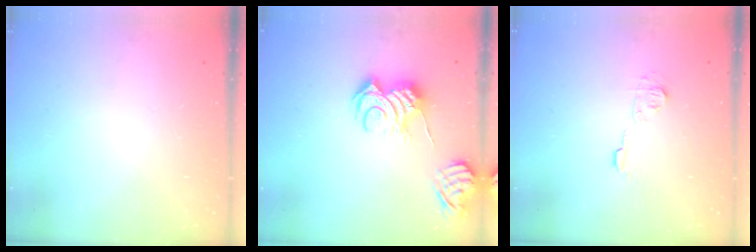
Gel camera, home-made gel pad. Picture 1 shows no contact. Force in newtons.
{"total": 10.9, "press": 10.8, "slide": 1.1}
{"total": 7.0, "press": 7.0, "slide": 0.6}